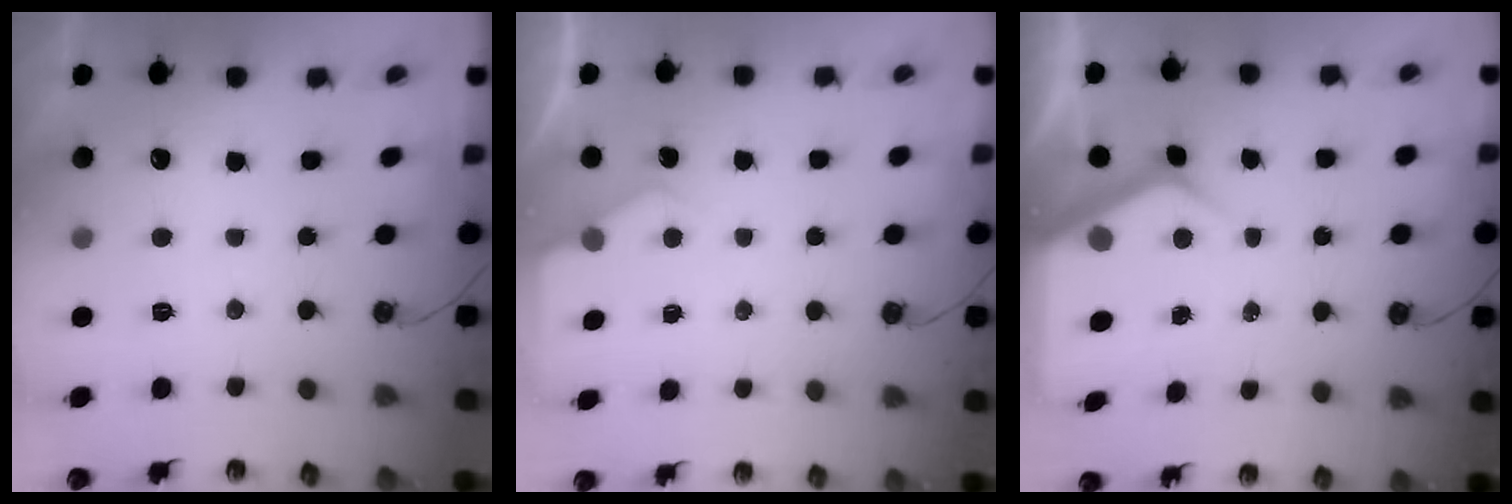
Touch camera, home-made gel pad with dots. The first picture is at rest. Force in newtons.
{"total": 2.6, "press": 2.6, "slide": 0.4}
{"total": 5.7, "press": 5.7, "slide": 0.6}